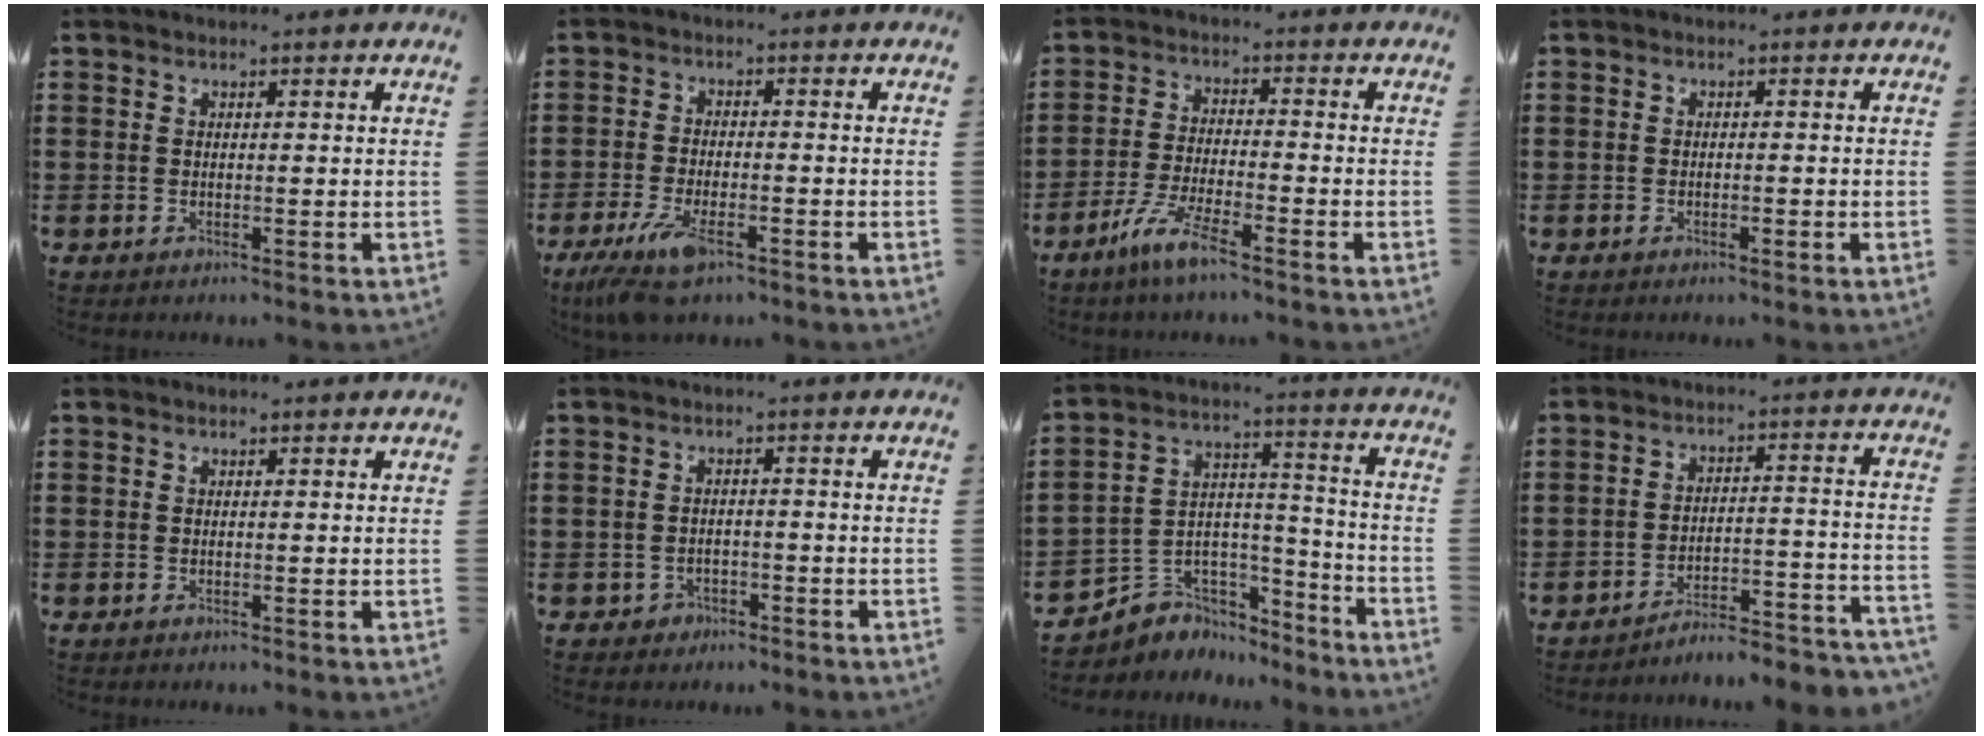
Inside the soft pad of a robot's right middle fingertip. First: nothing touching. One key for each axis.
{"total": 6.9, "fx": -4.5, "fy": 1.9, "fz": 4.8, "tx": -0.116, "ty": -0.016, "tz": -0.087}
{"total": 5.9, "fx": -4.2, "fy": 0.5, "fz": 4.0, "tx": -0.091, "ty": -0.009, "tz": -0.082}
{"total": 0.7, "fx": -0.5, "fy": 0.2, "fz": 0.4, "tx": -0.011, "ty": -0.004, "tz": -0.008}
{"total": 0.0}
{"total": 1.7, "fx": -1.4, "fy": 0.9, "fz": 0.2, "tx": -0.011, "ty": 0.001, "tz": -0.032}
{"total": 4.7, "fx": -3.4, "fy": 3.2, "fz": -0.3, "tx": -0.014, "ty": 0.001, "tz": -0.070}
{"total": 4.9, "fx": -4.9, "fy": -0.1, "fz": 0.7, "tx": -0.014, "ty": -0.003, "tz": -0.103}